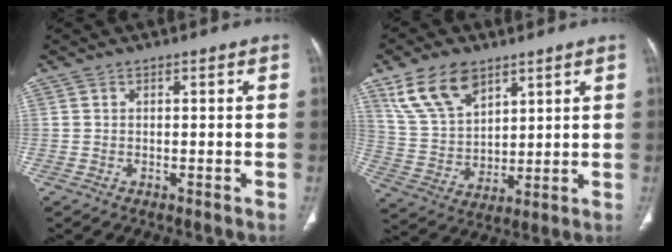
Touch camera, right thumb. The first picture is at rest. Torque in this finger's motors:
{"motor_torque": [-1.30, 1.67, 0.18, 0.07, 0.08]}